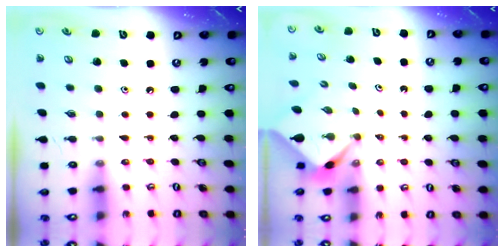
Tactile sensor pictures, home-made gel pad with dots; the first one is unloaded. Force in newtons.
{"total": 2.2, "press": 2.2, "slide": 0.2}